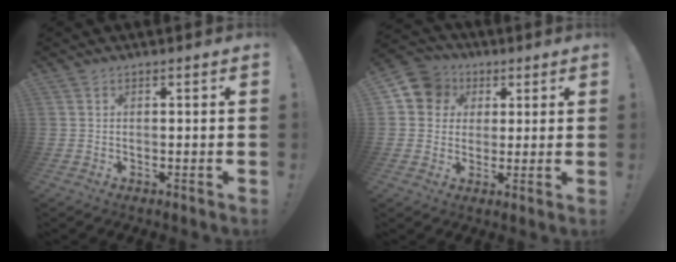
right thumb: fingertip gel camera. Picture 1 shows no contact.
{"total": 9.6, "force": [2.8, 8.7, 2.9], "torque": [-0.036, -0.007, 0.059]}